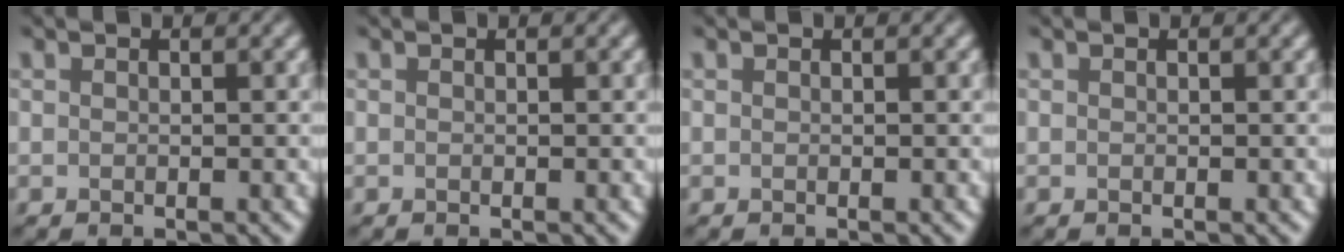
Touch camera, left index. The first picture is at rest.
{"total": 0.0}
{"total": 0.0}
{"total": 0.0}